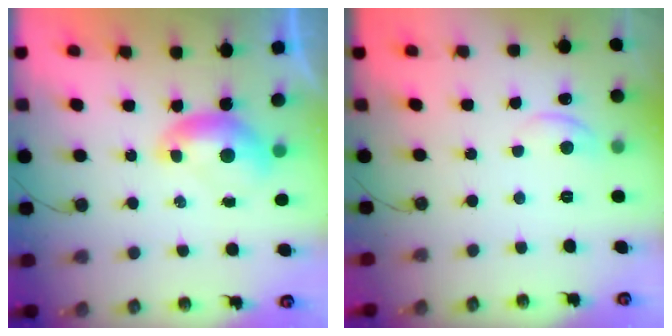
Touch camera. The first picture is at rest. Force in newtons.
{"total": 2.6, "press": 2.6, "slide": 0.5}